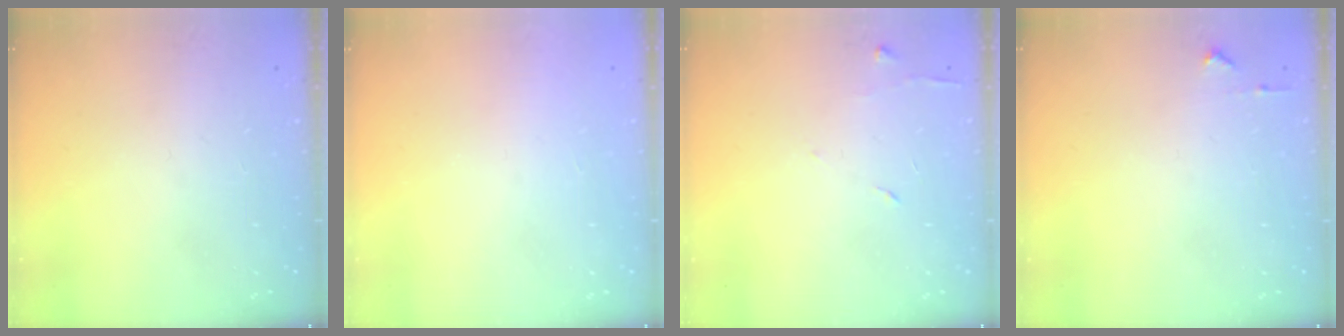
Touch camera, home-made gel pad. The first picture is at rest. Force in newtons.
{"total": 1.6, "press": 1.6, "slide": 0.1}
{"total": 5.8, "press": 5.7, "slide": 0.6}
{"total": 5.1, "press": 5.0, "slide": 0.8}